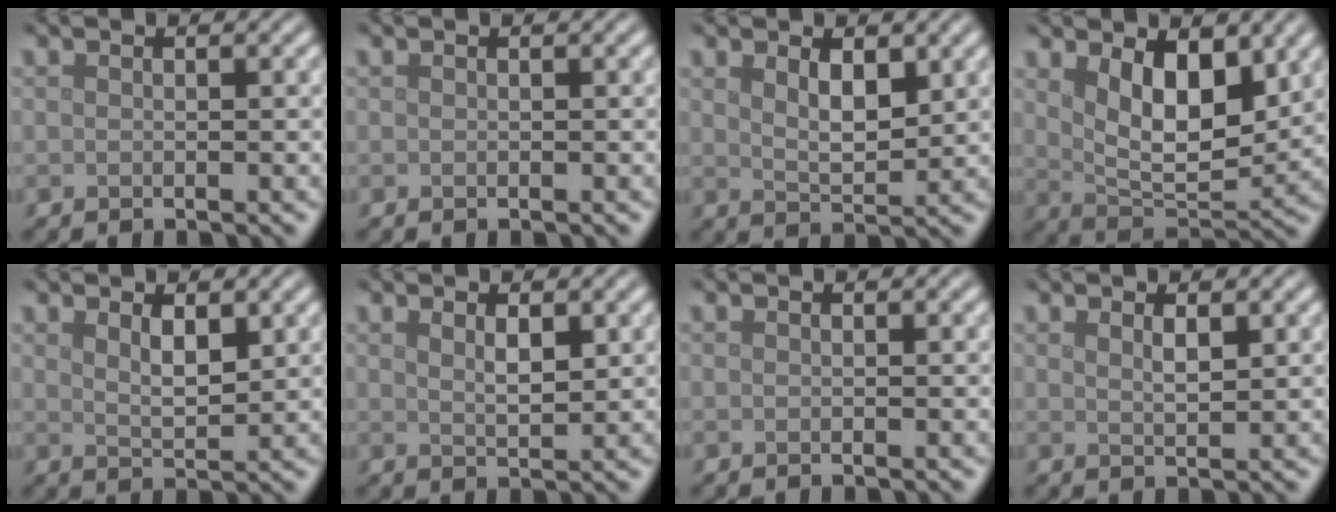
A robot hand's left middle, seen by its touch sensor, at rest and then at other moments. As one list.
[{"total": 0.0}, {"total": 2.8, "force": [1.4, 1.1, 2.2], "torque": [-0.041, -0.006, 0.030]}, {"total": 6.6, "force": [2.5, 3.1, 5.2], "torque": [-0.093, -0.014, 0.047]}, {"total": 2.2, "force": [1.3, 0.7, 1.6], "torque": [-0.029, -0.006, 0.025]}, {"total": 1.7, "force": [1.0, 0.5, 1.3], "torque": [-0.024, -0.004, 0.019]}, {"total": 0.0}, {"total": 1.3, "force": [0.8, 0.3, 0.9], "torque": [-0.018, -0.002, 0.015]}]